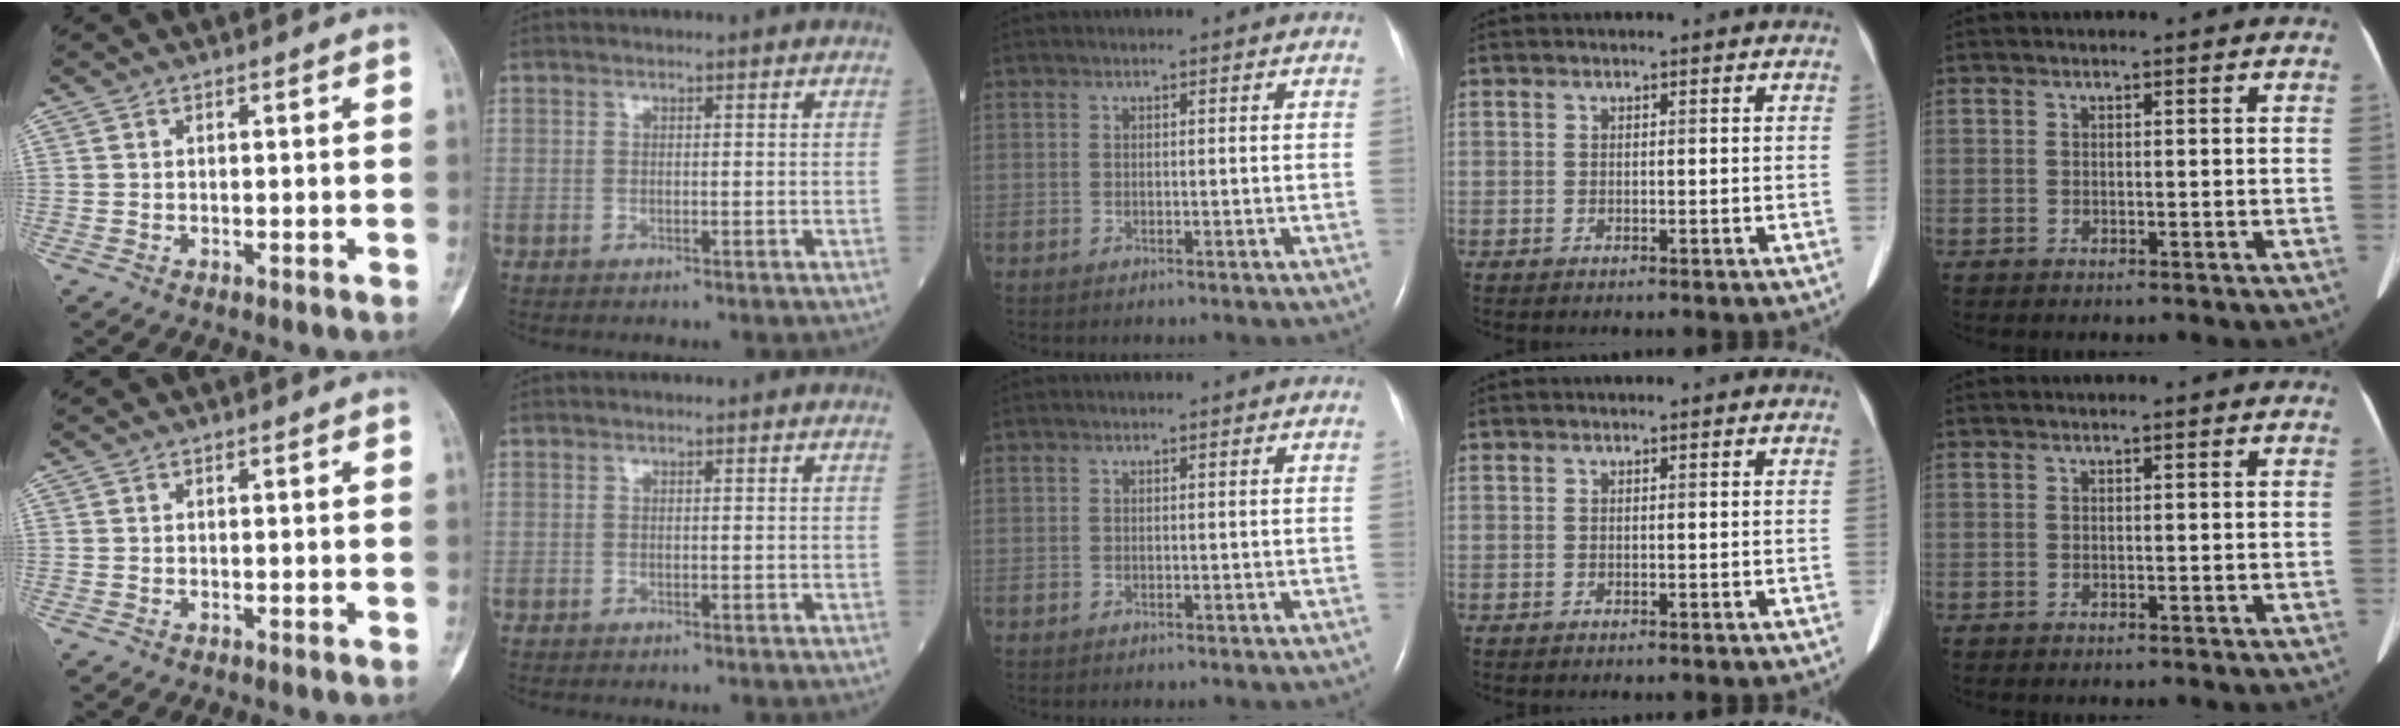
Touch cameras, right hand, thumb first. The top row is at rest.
{}